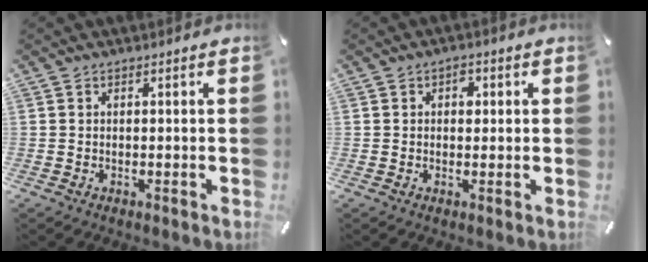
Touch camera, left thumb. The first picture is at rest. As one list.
[{"total": 2.3, "force": [0.4, 1.7, 1.5], "torque": [-0.008, -0.001, 0.000]}]